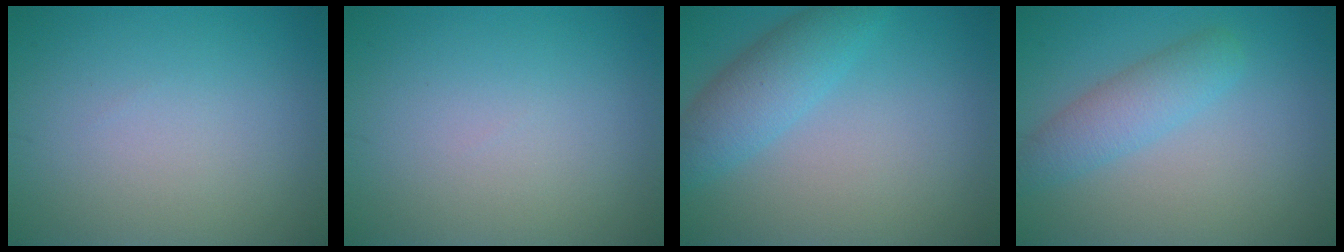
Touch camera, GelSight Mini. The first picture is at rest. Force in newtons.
{"total": 0.0}
{"total": 4.0, "press": 4.0, "slide": 0.1}
{"total": 3.3, "press": 3.3, "slide": 0.0}